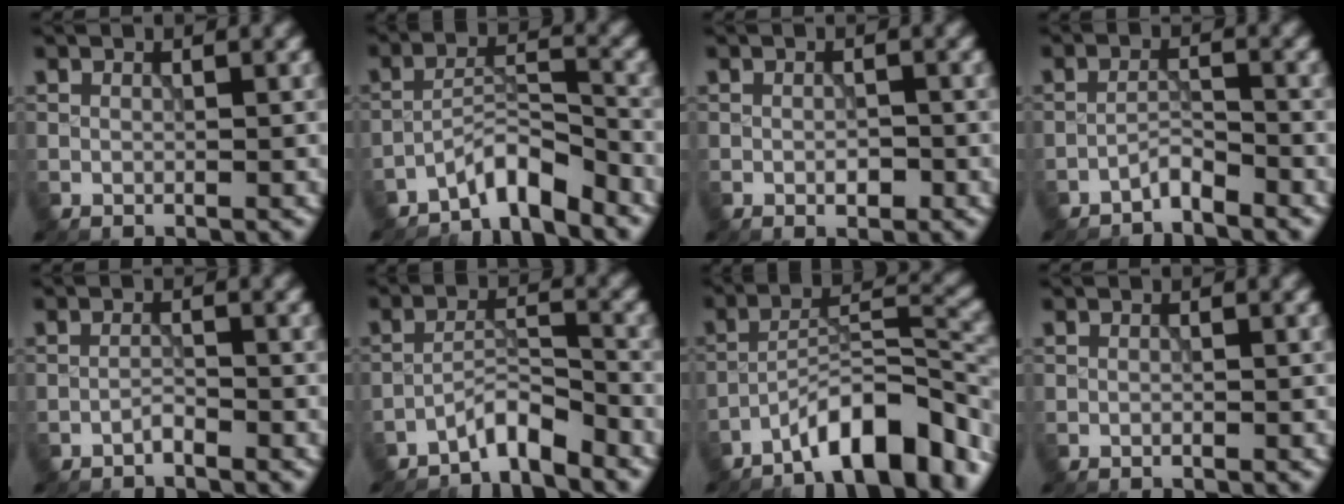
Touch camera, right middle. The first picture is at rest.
{"total": 4.4, "force": [-3.8, 0.8, 2.1], "torque": [-0.030, 0.011, -0.078]}
{"total": 1.3, "force": [-0.5, 0.6, 1.0], "torque": [-0.016, 0.001, -0.009]}
{"total": 1.8, "force": [-1.7, 0.2, 0.5], "torque": [-0.007, 0.010, -0.036]}
{"total": 0.9, "force": [-0.9, 0.1, 0.3], "torque": [-0.005, 0.004, -0.020]}
{"total": 3.4, "force": [-3.1, 0.5, 1.4], "torque": [-0.021, 0.011, -0.062]}
{"total": 8.8, "force": [-6.3, 2.1, 5.7], "torque": [-0.085, 0.014, -0.111]}
{"total": 0.0}